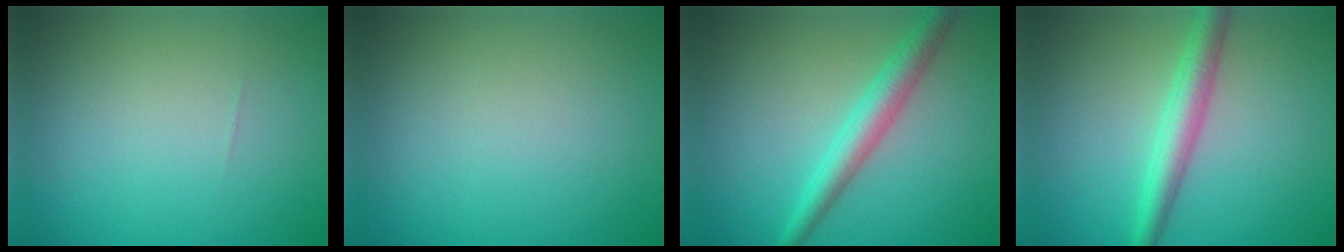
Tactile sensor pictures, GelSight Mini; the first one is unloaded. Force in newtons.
{"total": 0.0}
{"total": 3.7, "press": 3.7, "slide": 0.1}
{"total": 3.6, "press": 3.6, "slide": 0.1}